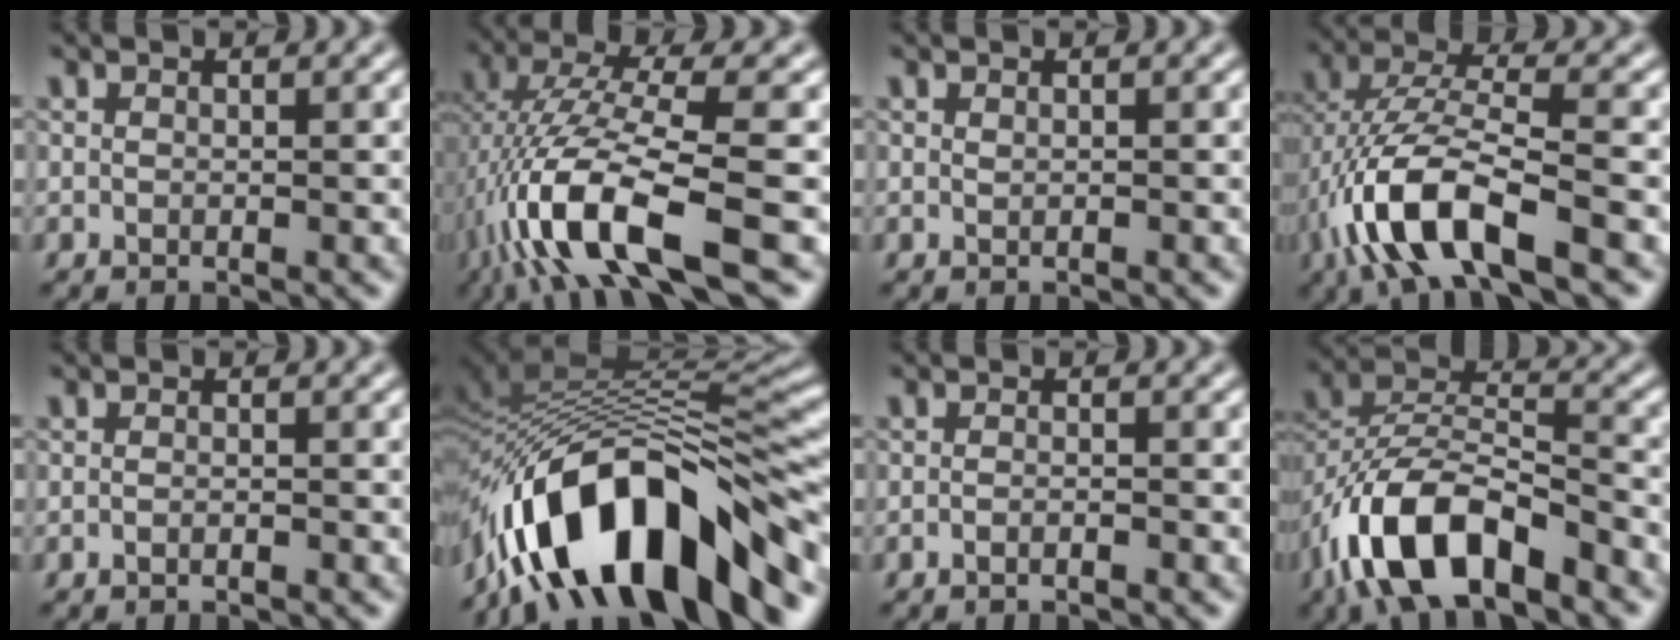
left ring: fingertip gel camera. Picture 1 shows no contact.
{"total": 11.0, "force": [-3.7, 2.9, 9.9], "torque": [-0.194, 0.007, -0.071]}
{"total": 0.0}
{"total": 9.3, "force": [-4.2, 3.3, 7.7], "torque": [-0.166, 0.004, -0.084]}
{"total": 0.7, "force": [-0.5, 0.1, 0.5], "torque": [-0.007, 0.000, -0.009]}
{"total": 14.8, "force": [-8.3, 6.2, 10.6], "torque": [-0.167, 0.019, -0.146]}
{"total": 1.0, "force": [-0.7, 0.2, 0.7], "torque": [-0.011, 0.001, -0.013]}
{"total": 11.0, "force": [-6.6, 4.6, 7.6], "torque": [-0.143, 0.007, -0.131]}